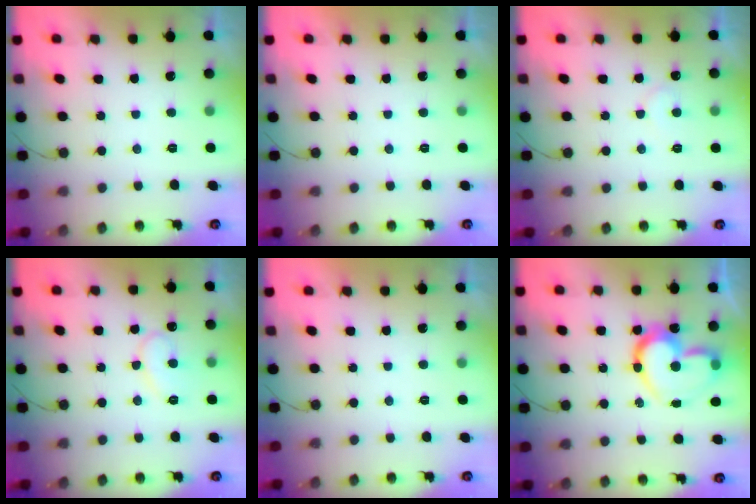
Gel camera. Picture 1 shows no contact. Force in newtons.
{"total": 1.8, "press": 1.8, "slide": 0.0}
{"total": 5.8, "press": 5.8, "slide": 0.5}
{"total": 9.9, "press": 9.9, "slide": 0.9}
{"total": 1.7, "press": 1.7, "slide": 0.1}
{"total": 17.3, "press": 17.3, "slide": 1.3}